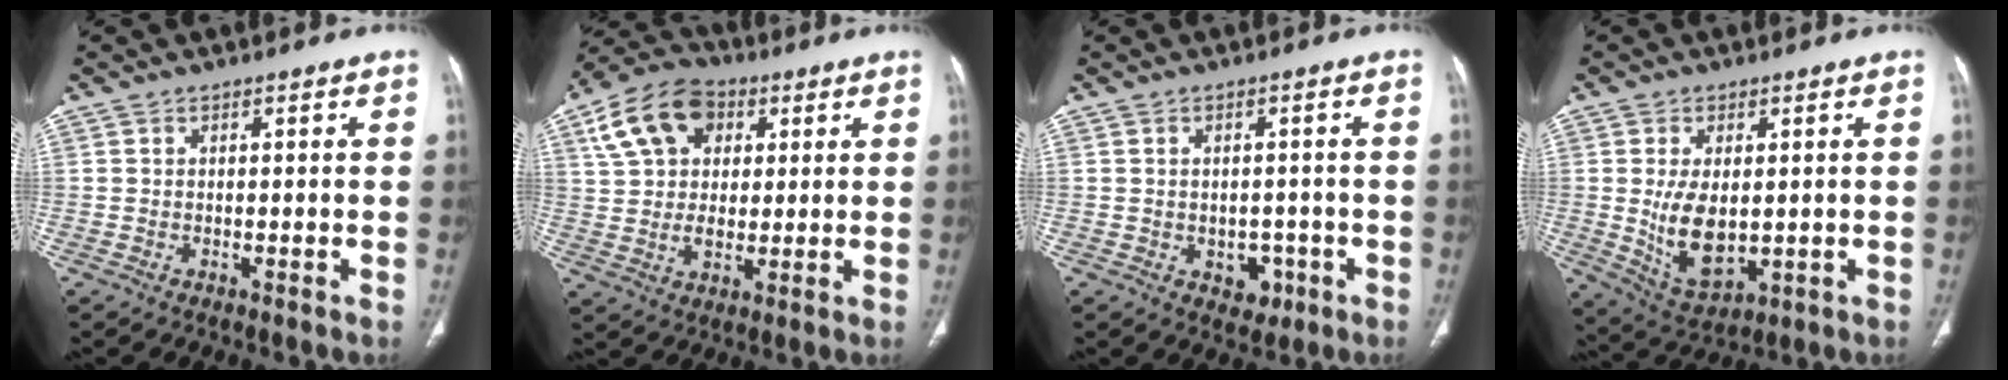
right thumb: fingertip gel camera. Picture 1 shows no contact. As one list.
[{"total": 14.9, "force": [5.4, 10.5, 9.1], "torque": [-0.147, 0.006, 0.094]}, {"total": 4.2, "force": [-1.5, 3.2, 2.2], "torque": [-0.008, 0.010, -0.010]}, {"total": 9.8, "force": [0.0, 5.5, 8.1], "torque": [-0.135, -0.016, 0.019]}]